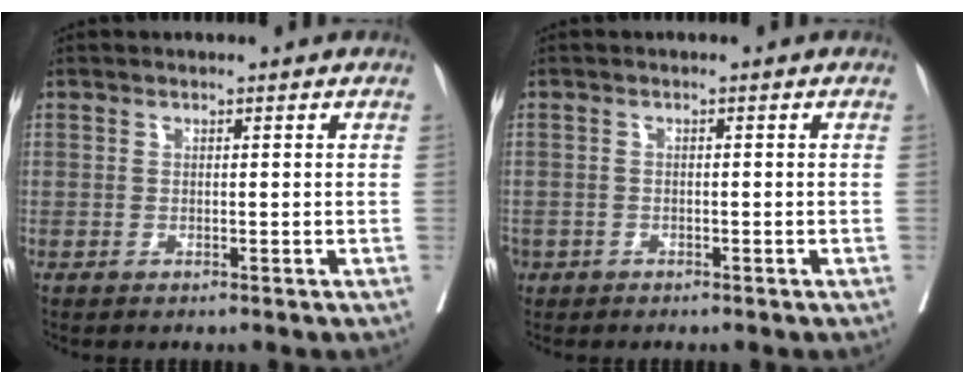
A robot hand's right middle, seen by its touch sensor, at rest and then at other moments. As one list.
[{"total": 1.8, "force": [-1.2, 1.3, 0.3], "torque": [-0.008, 0.001, -0.021]}]